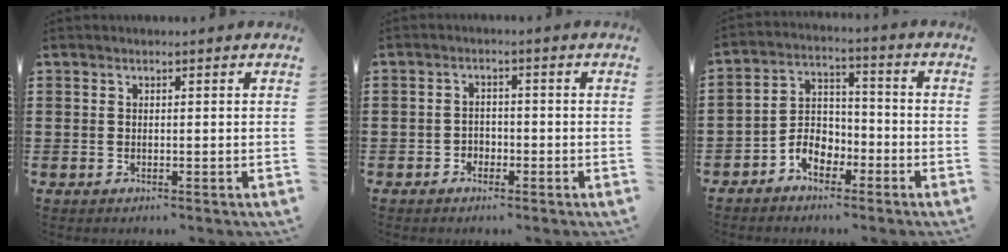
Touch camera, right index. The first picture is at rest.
{"total": 2.0, "force": [-1.3, 1.5, 0.3], "torque": [-0.014, 0.002, -0.031]}
{"total": 5.5, "force": [-3.5, 3.7, 2.0], "torque": [-0.048, 0.015, -0.070]}